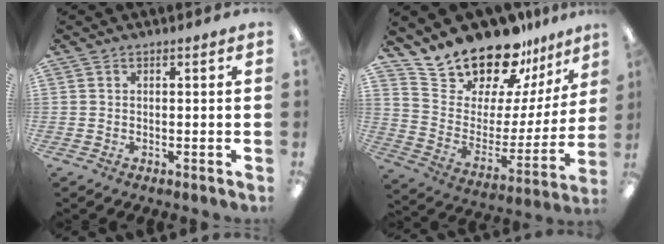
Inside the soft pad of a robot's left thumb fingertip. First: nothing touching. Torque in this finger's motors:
{"motor_torque": [0.31, 0.30, 1.42, -1.35, 0.07]}